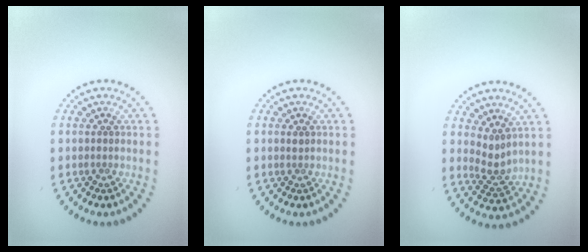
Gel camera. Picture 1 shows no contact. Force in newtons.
{"total": 0.5, "press": 0.3, "slide": 0.4}
{"total": 2.2, "press": 1.6, "slide": 1.5}